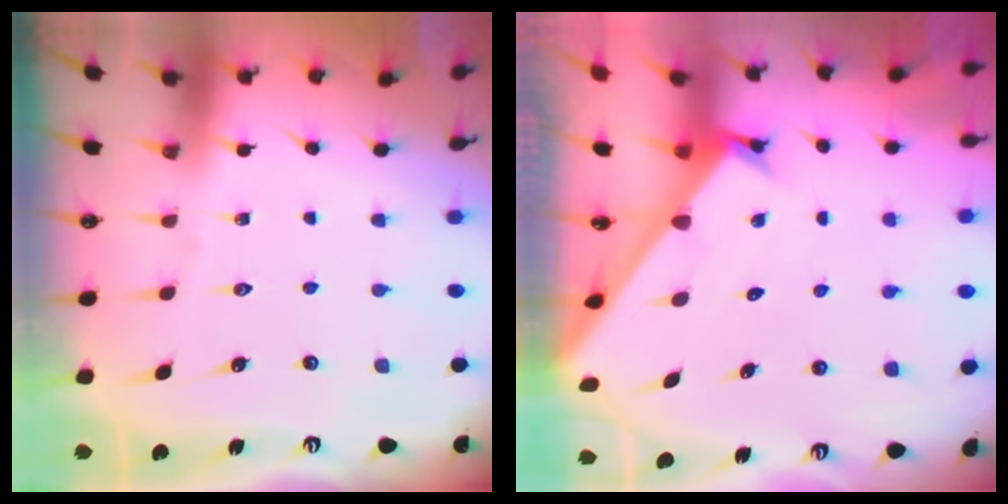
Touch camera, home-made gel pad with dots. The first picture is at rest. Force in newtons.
{"total": 2.1, "press": 2.1, "slide": 0.2}